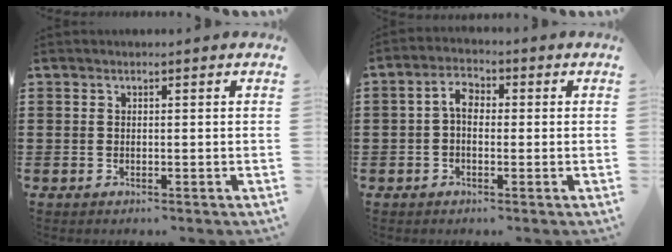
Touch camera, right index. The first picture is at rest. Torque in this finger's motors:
{"motor_torque": [2.14, 0.00, 0.28, 0.02]}